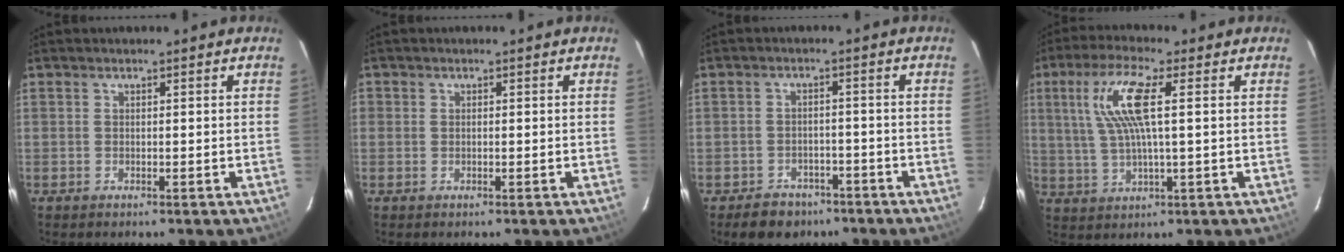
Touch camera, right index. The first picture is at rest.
{"total": 0.7, "force": [-0.2, 0.7, 0.1], "torque": [-0.005, -0.001, -0.007]}
{"total": 7.2, "force": [-5.2, 4.7, 1.8], "torque": [-0.050, 0.017, -0.066]}
{"total": 10.3, "force": [2.7, 1.3, 9.9], "torque": [-0.198, 0.009, 0.057]}